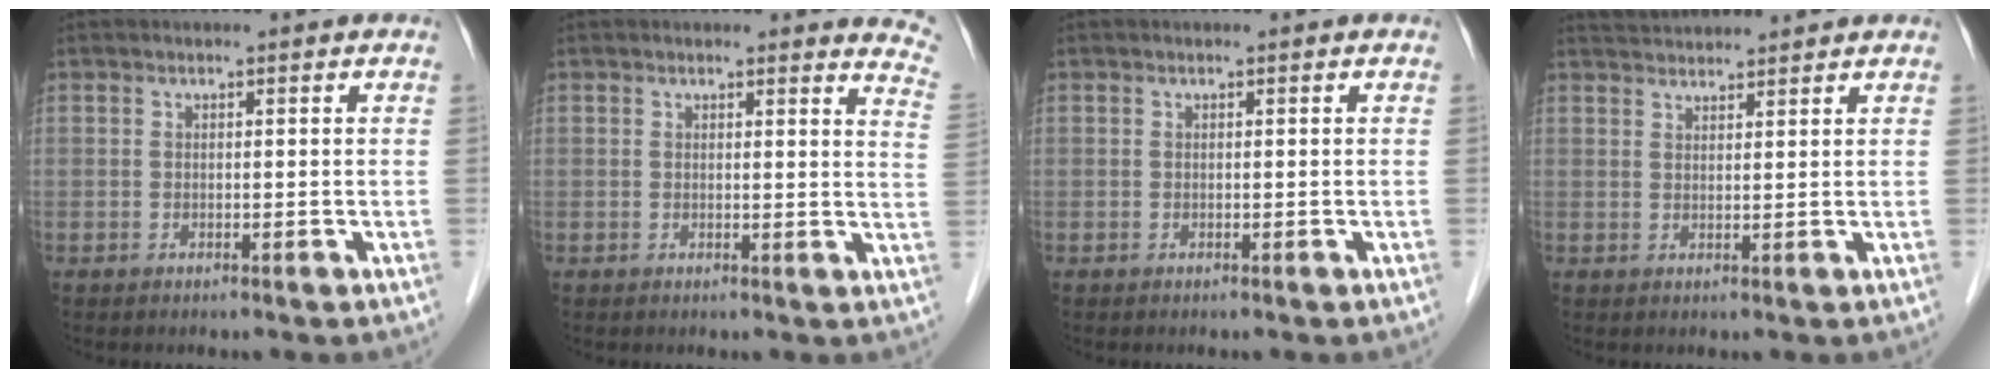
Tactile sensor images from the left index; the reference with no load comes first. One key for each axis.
{"total": 7.2, "fx": 6.9, "fy": 1.0, "fz": 1.4, "tx": 0.012, "ty": -0.042, "tz": 0.036}
{"total": 0.0}
{"total": 5.1, "fx": 5.1, "fy": 0.0, "fz": 0.8, "tx": -0.019, "ty": 0.035, "tz": 0.082}